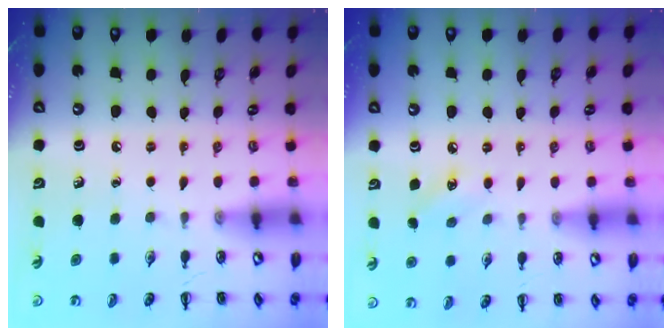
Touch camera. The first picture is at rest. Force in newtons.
{"total": 6.4, "press": 6.2, "slide": 1.7}